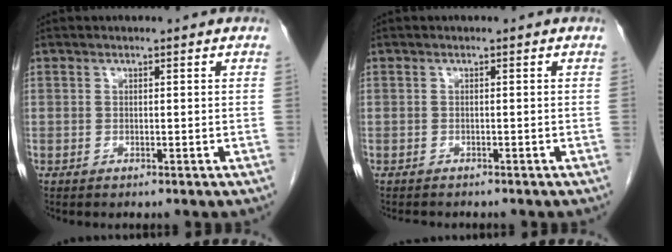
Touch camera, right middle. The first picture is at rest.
{"total": 2.1, "force": [-1.9, 0.8, 0.6], "torque": [-0.015, -0.004, -0.023]}